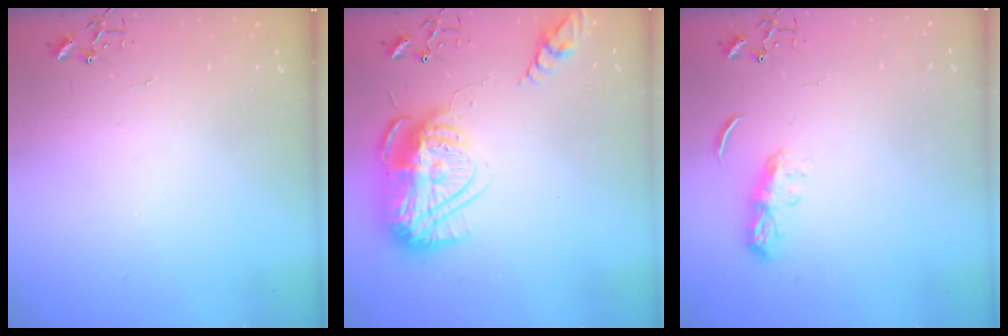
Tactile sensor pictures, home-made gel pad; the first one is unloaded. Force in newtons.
{"total": 18.9, "press": 18.9, "slide": 1.6}
{"total": 6.5, "press": 6.4, "slide": 0.6}